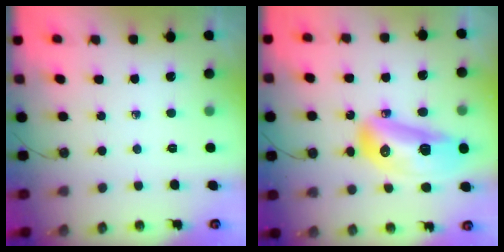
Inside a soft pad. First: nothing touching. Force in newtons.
{"total": 17.5, "press": 17.4, "slide": 2.0}